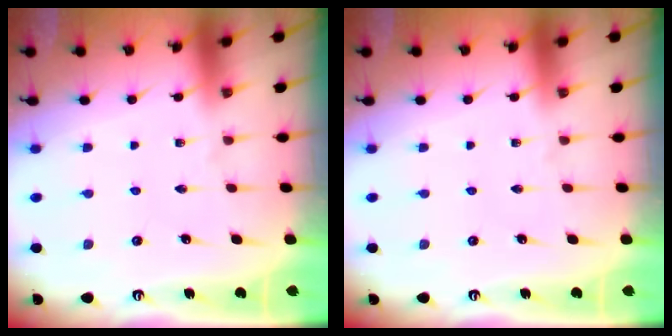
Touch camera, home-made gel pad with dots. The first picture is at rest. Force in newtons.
{"total": 0.0}